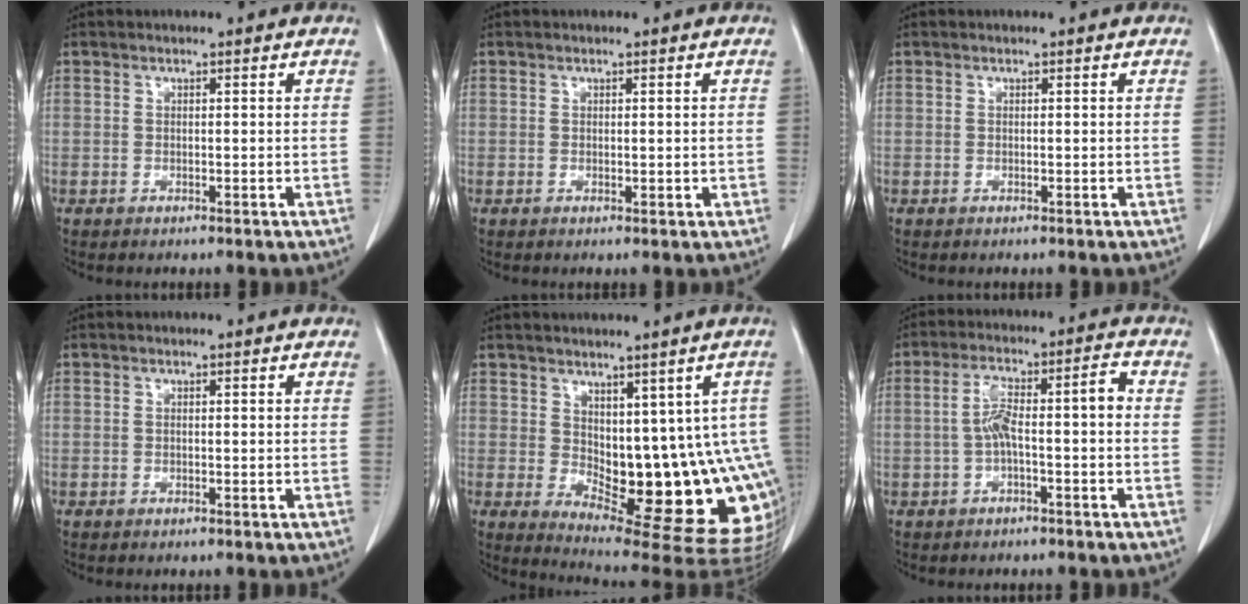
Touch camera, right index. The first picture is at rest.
{"total": 0.9, "force": [0.1, 0.6, 0.7], "torque": [-0.007, -0.002, 0.005]}
{"total": 0.0}
{"total": 0.0}
{"total": 16.1, "force": [-1.2, 7.3, 14.4], "torque": [-0.135, 0.003, 0.003]}
{"total": 6.9, "force": [-0.7, 1.2, 6.8], "torque": [-0.127, 0.035, -0.012]}